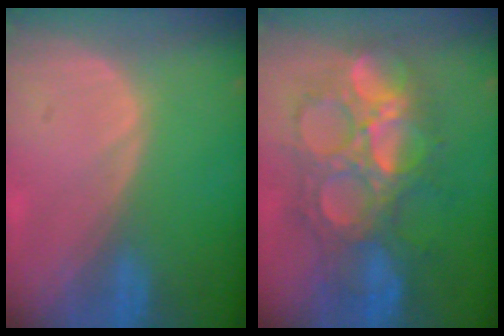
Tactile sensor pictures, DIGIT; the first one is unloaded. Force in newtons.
{"total": 10.8, "press": 10.8, "slide": 0.9}